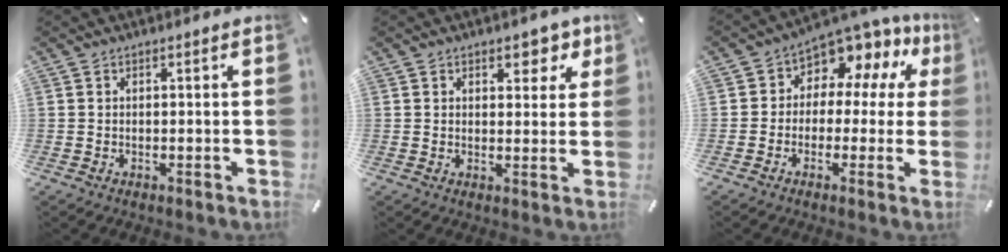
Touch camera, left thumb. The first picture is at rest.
{"total": 5.4, "force": [3.2, 3.4, 2.8], "torque": [-0.019, -0.017, 0.049]}
{"total": 7.0, "force": [4.6, 4.6, 2.5], "torque": [-0.051, -0.057, 0.083]}